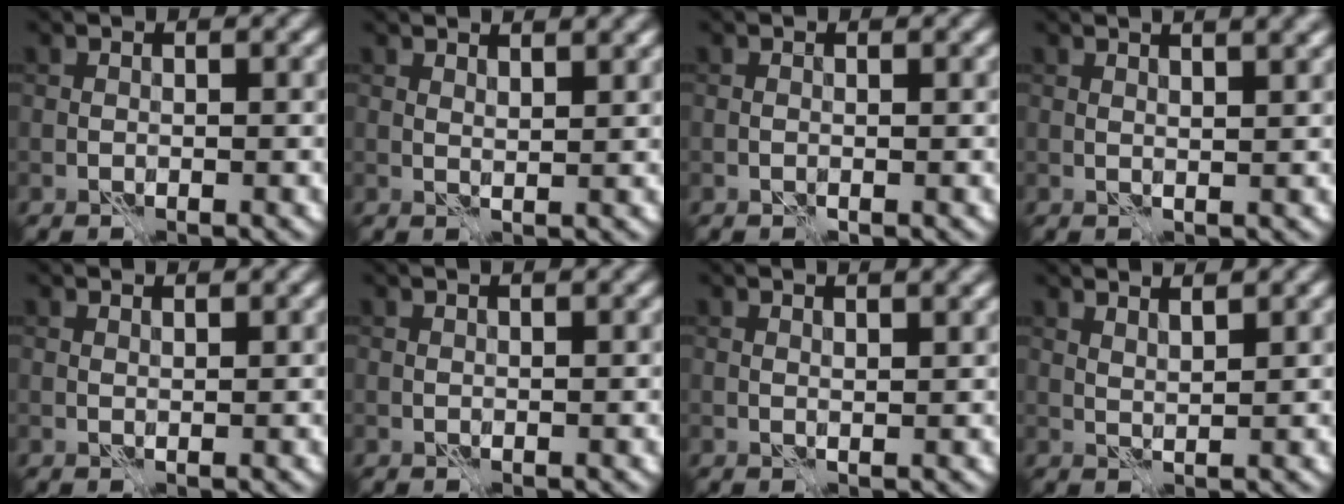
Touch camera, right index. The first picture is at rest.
{"total": 2.4, "force": [2.0, 0.4, 1.4], "torque": [-0.019, 0.002, 0.024]}
{"total": 0.0}
{"total": 5.0, "force": [3.0, 1.7, 3.5], "torque": [-0.028, 0.031, 0.015]}
{"total": 1.0, "force": [0.9, -0.1, 0.4], "torque": [-0.012, -0.005, 0.013]}
{"total": 2.0, "force": [1.4, 0.4, 1.3], "torque": [-0.012, 0.006, 0.007]}
{"total": 2.8, "force": [1.9, 0.7, 2.0], "torque": [-0.017, 0.008, 0.013]}
{"total": 3.0, "force": [2.3, 0.5, 1.8], "torque": [-0.022, 0.008, 0.023]}